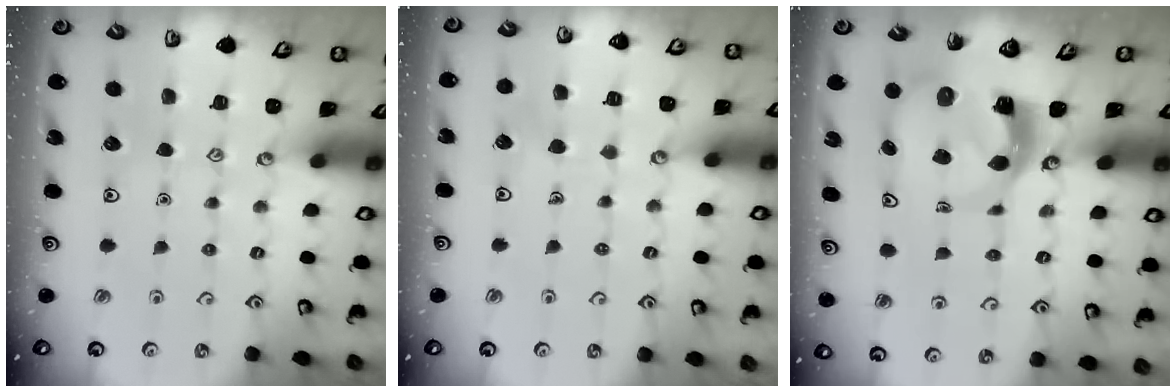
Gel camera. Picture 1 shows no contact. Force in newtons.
{"total": 3.4, "press": 3.4, "slide": 0.1}
{"total": 5.4, "press": 5.4, "slide": 0.8}